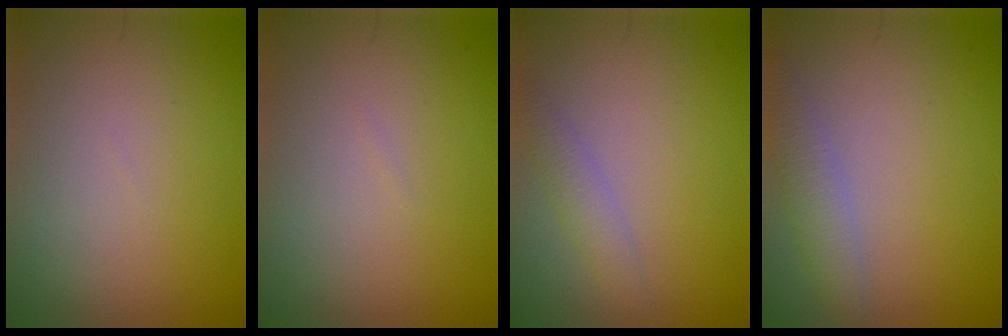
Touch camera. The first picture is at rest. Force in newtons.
{"total": 0.0}
{"total": 1.8, "press": 1.8, "slide": 0.1}
{"total": 2.3, "press": 2.3, "slide": 0.1}